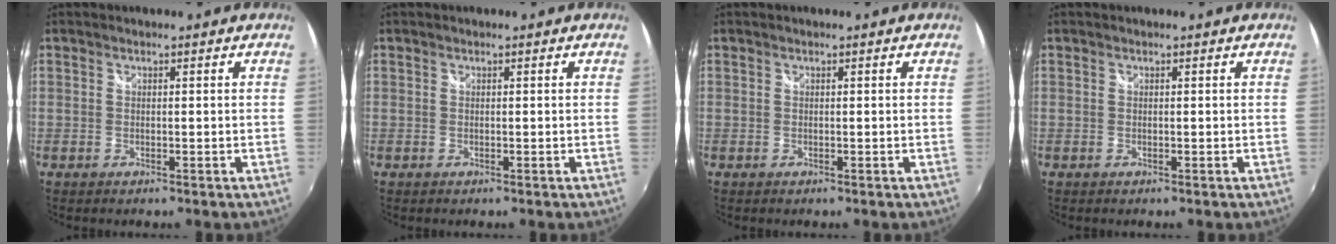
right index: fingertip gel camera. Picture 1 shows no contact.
{"total": 0.0}
{"total": 0.0}
{"total": 0.0}